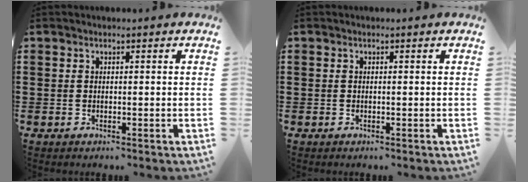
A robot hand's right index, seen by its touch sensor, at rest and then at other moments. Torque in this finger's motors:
{"motor_torque": [0.22, 0.17, 0.03, 0.05]}